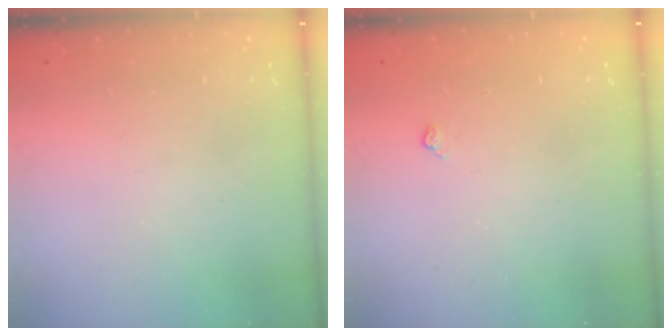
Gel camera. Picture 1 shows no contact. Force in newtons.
{"total": 2.7, "press": 2.7, "slide": 0.6}